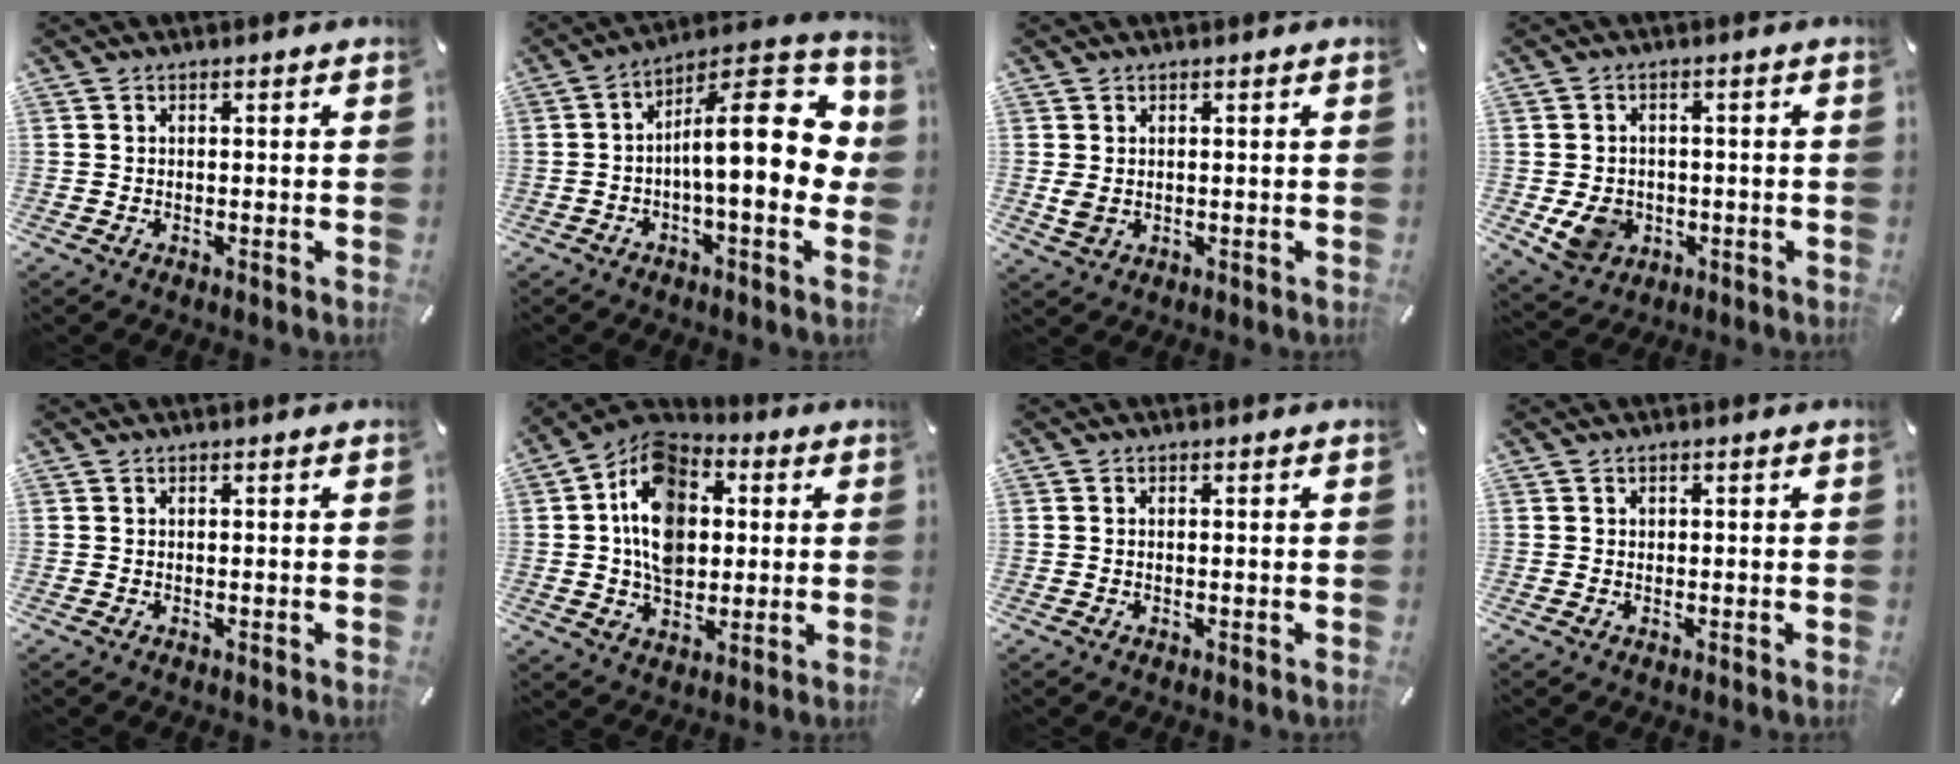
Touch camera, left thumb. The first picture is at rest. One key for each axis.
{"total": 19.9, "fx": 0.8, "fy": 7.7, "fz": 18.3, "tx": -0.249, "ty": -0.025, "tz": 0.010}
{"total": 2.4, "fx": 0.2, "fy": 1.9, "fz": 1.4, "tx": -0.019, "ty": -0.001, "tz": 0.004}
{"total": 7.0, "fx": -1.3, "fy": 6.1, "fz": 3.1, "tx": -0.067, "ty": 0.005, "tz": -0.022}
{"total": 0.0}
{"total": 14.7, "fx": 1.6, "fy": 11.1, "fz": 9.5, "tx": -0.172, "ty": 0.008, "tz": 0.029}
{"total": 0.7, "fx": -0.1, "fy": 0.3, "fz": 0.6, "tx": -0.012, "ty": -0.001, "tz": -0.002}
{"total": 0.6, "fx": 0.0, "fy": 0.5, "fz": 0.2, "tx": -0.004, "ty": 0.004, "tz": -0.001}